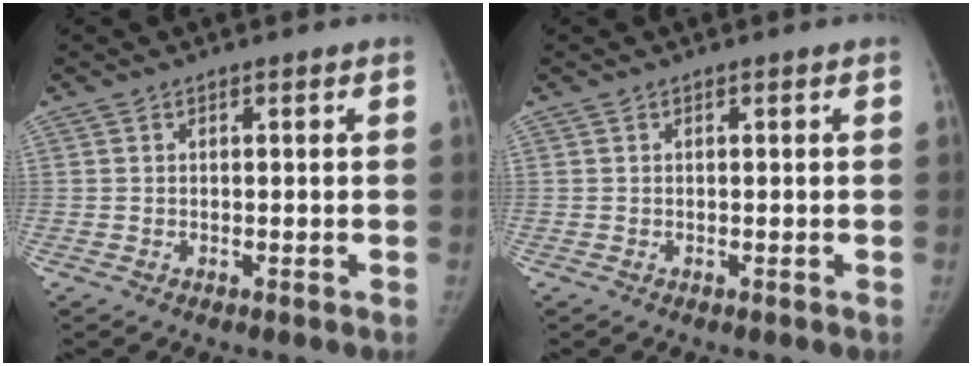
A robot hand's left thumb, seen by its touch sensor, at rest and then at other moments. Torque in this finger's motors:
{"motor_torque": [0.06, -0.03, 0.27, -0.21, 0.01]}